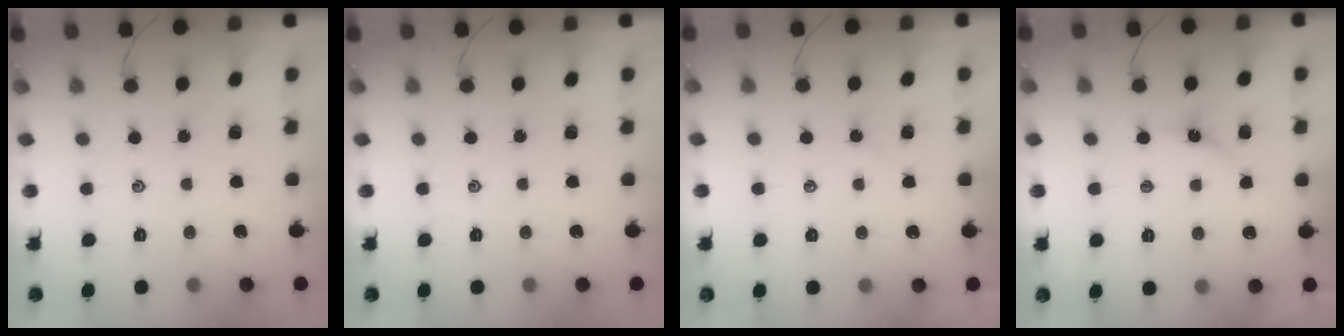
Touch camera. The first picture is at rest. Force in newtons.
{"total": 0.0}
{"total": 1.8, "press": 1.7, "slide": 0.3}
{"total": 3.2, "press": 3.1, "slide": 0.5}